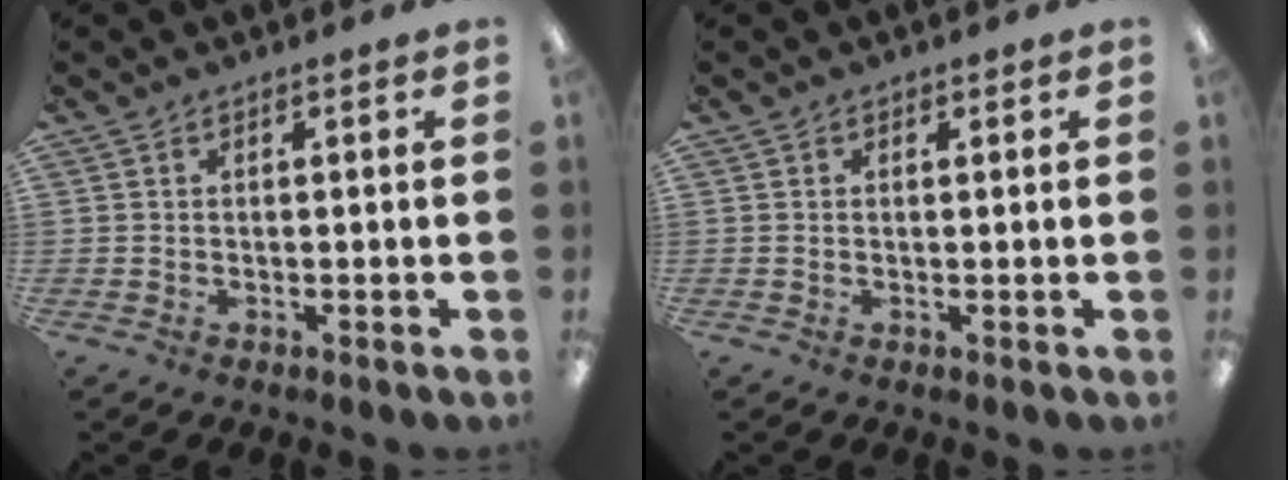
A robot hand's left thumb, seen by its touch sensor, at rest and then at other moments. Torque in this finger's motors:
{"motor_torque": [0.27, -0.30, -0.11, 0.00, -0.08]}